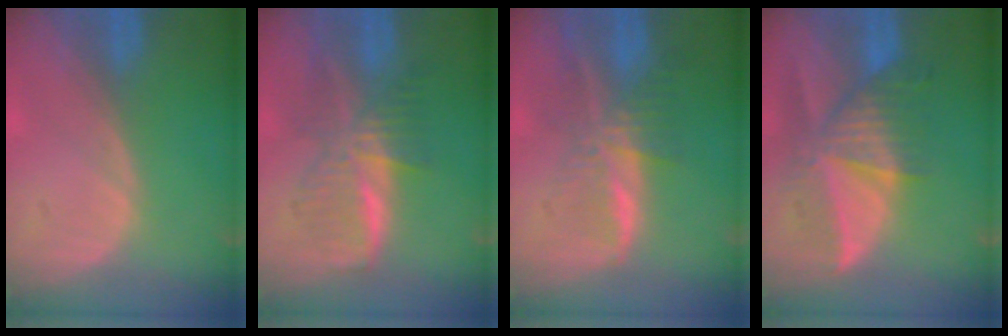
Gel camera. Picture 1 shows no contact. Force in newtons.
{"total": 6.7, "press": 6.7, "slide": 0.2}
{"total": 7.8, "press": 6.5, "slide": 4.3}
{"total": 9.1, "press": 8.3, "slide": 3.8}